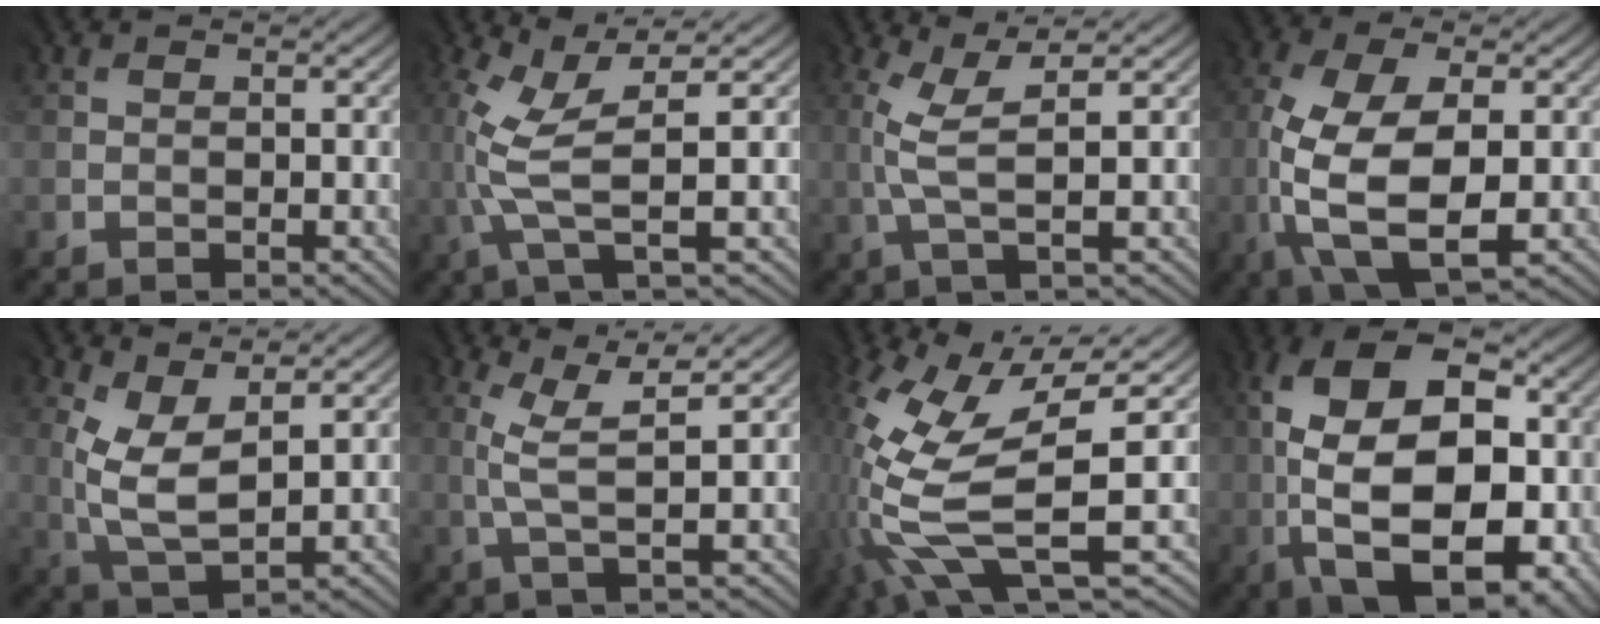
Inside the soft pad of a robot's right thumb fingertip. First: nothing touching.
{"total": 6.2, "force": [0.2, 1.1, 6.1], "torque": [-0.145, 0.007, 0.005]}
{"total": 4.2, "force": [0.7, 0.4, 4.1], "torque": [-0.094, 0.009, 0.016]}
{"total": 11.3, "force": [-2.2, 5.6, 9.6], "torque": [-0.232, -0.015, -0.036]}
{"total": 6.4, "force": [1.8, 2.7, 5.5], "torque": [-0.136, 0.000, 0.037]}
{"total": 4.4, "force": [1.3, 0.4, 4.2], "torque": [-0.088, 0.008, 0.028]}
{"total": 13.3, "force": [-1.1, 5.2, 12.1], "torque": [-0.285, -0.018, 0.003]}
{"total": 18.3, "force": [-2.5, 10.1, 15.1], "torque": [-0.244, 0.018, -0.038]}